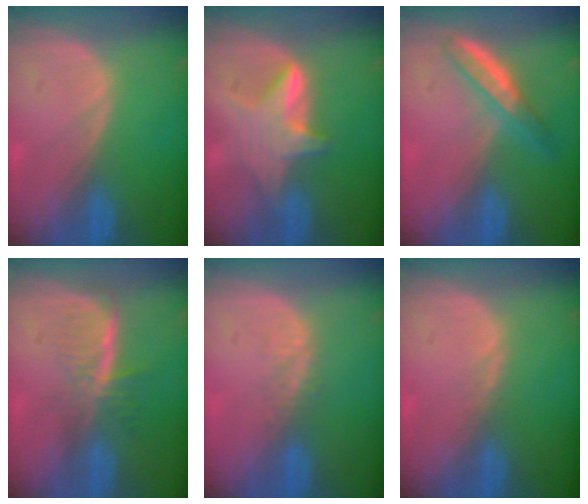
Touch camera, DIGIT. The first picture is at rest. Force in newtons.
{"total": 6.1, "press": 5.8, "slide": 1.9}
{"total": 4.9, "press": 4.5, "slide": 2.0}
{"total": 6.0, "press": 5.1, "slide": 3.0}
{"total": 2.5, "press": 1.9, "slide": 1.7}
{"total": 0.6, "press": 0.5, "slide": 0.3}